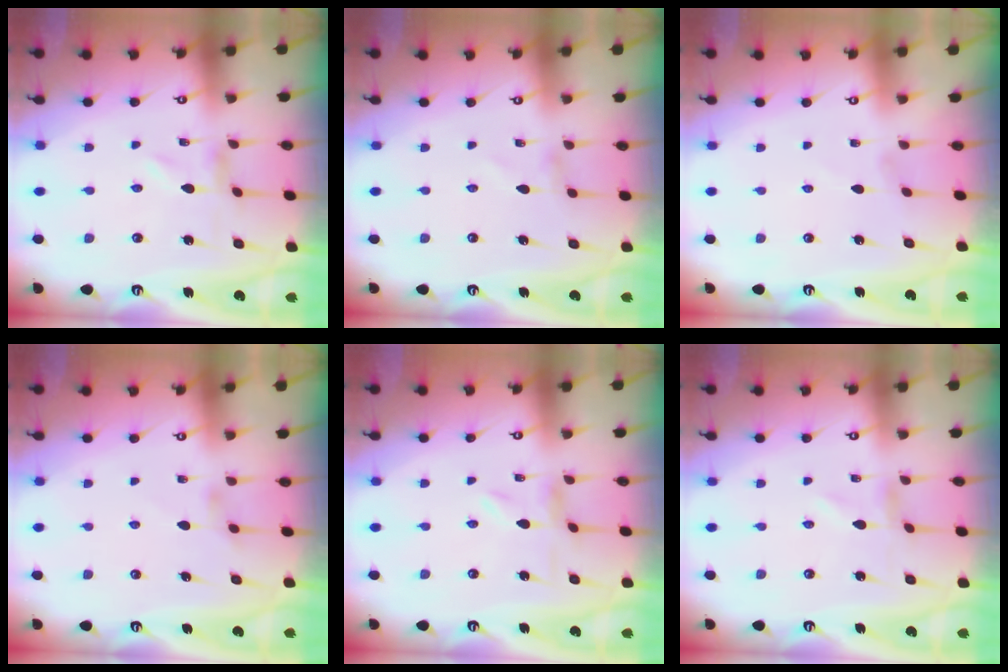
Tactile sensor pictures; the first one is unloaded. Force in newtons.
{"total": 1.1, "press": 1.1, "slide": 0.1}
{"total": 1.5, "press": 1.5, "slide": 0.1}
{"total": 1.3, "press": 1.2, "slide": 0.3}
{"total": 0.8, "press": 0.8, "slide": 0.2}
{"total": 1.0, "press": 0.9, "slide": 0.1}